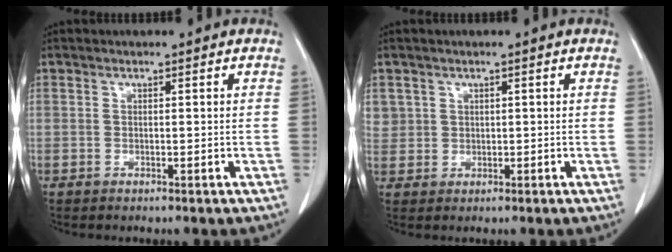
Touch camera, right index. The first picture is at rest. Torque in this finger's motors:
{"motor_torque": [-0.02, 0.03, 0.04, 0.03]}